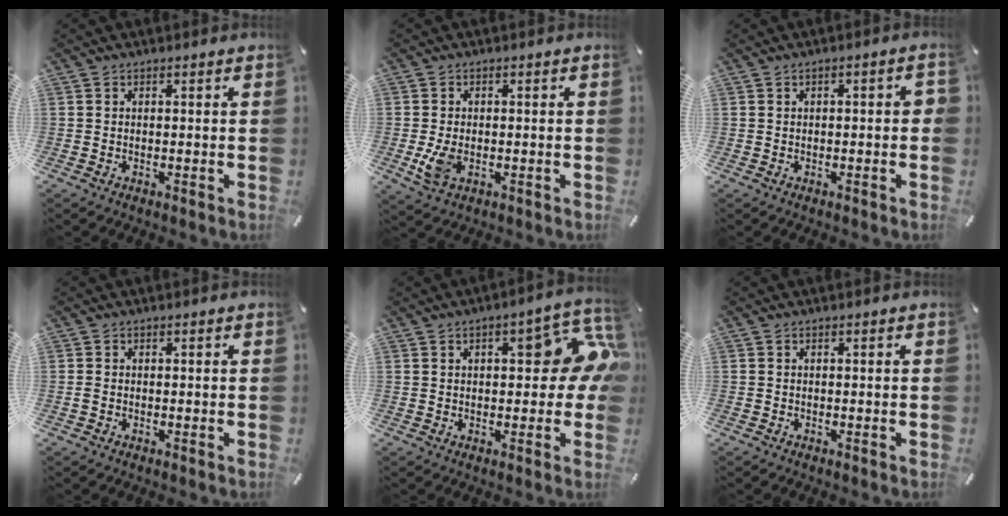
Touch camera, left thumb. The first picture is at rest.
{"total": 5.1, "force": [-1.0, 3.4, 3.7], "torque": [-0.080, -0.006, -0.021]}
{"total": 2.7, "force": [-0.5, 1.2, 2.4], "torque": [-0.039, 0.008, -0.008]}
{"total": 0.6, "force": [-0.2, 0.5, 0.3], "torque": [-0.006, 0.003, -0.005]}
{"total": 13.1, "force": [2.9, 5.6, 11.5], "torque": [-0.143, -0.006, 0.045]}
{"total": 0.0}